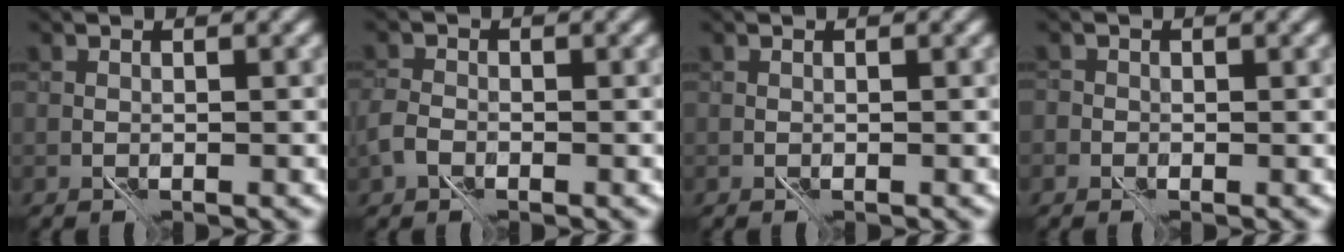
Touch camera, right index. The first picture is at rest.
{"total": 2.6, "force": [-1.6, 1.6, 1.3], "torque": [-0.030, -0.002, -0.039]}
{"total": 0.0}
{"total": 1.4, "force": [-0.5, 1.3, 0.4], "torque": [0.009, -0.001, -0.011]}